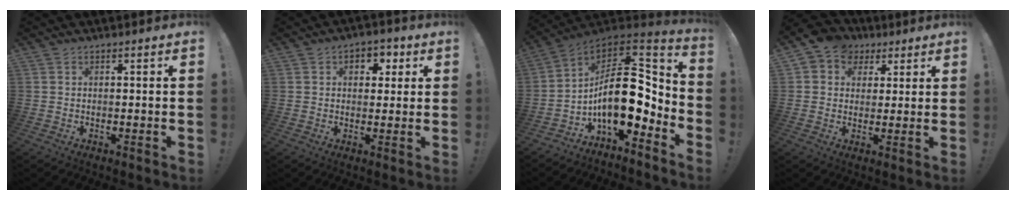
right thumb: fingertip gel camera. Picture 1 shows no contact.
{"total": 4.8, "force": [1.2, 3.9, 2.5], "torque": [-0.022, 0.000, 0.018]}
{"total": 21.5, "force": [-1.0, 11.7, 18.0], "torque": [-0.303, 0.002, -0.009]}
{"total": 6.9, "force": [2.4, 6.2, 1.8], "torque": [-0.017, -0.009, 0.048]}